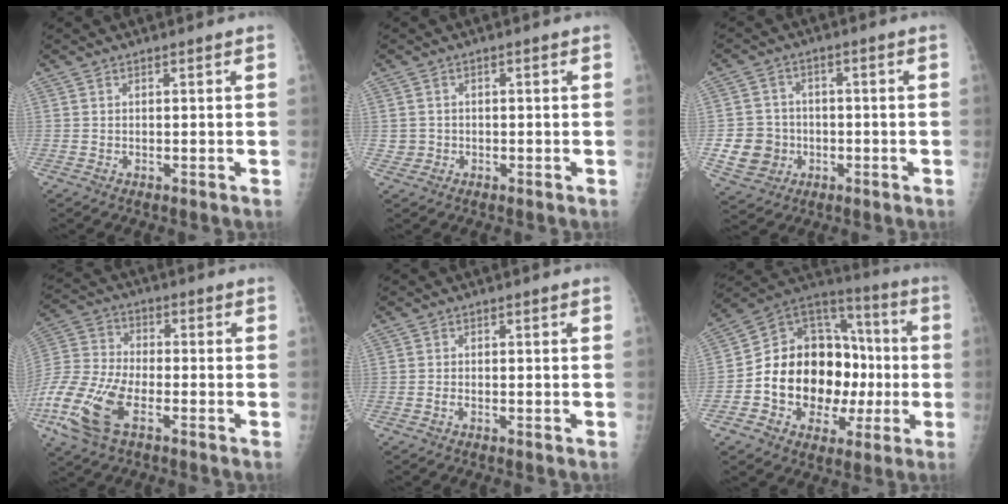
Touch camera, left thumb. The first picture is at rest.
{"total": 1.9, "force": [-0.5, 1.8, -0.1], "torque": [0.009, 0.006, -0.007]}
{"total": 8.4, "force": [-2.1, 7.7, 2.4], "torque": [-0.024, 0.012, -0.030]}
{"total": 15.8, "force": [-7.1, 7.6, 11.9], "torque": [-0.272, 0.007, -0.140]}
{"total": 0.6, "force": [-0.5, 0.2, 0.2], "torque": [-0.007, 0.001, -0.010]}
{"total": 22.4, "force": [-2.9, 16.1, 15.3], "torque": [-0.199, 0.047, -0.039]}